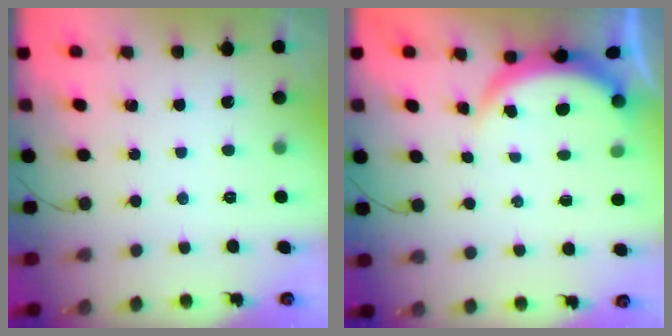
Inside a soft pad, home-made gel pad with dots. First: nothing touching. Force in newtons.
{"total": 3.7, "press": 3.7, "slide": 0.5}